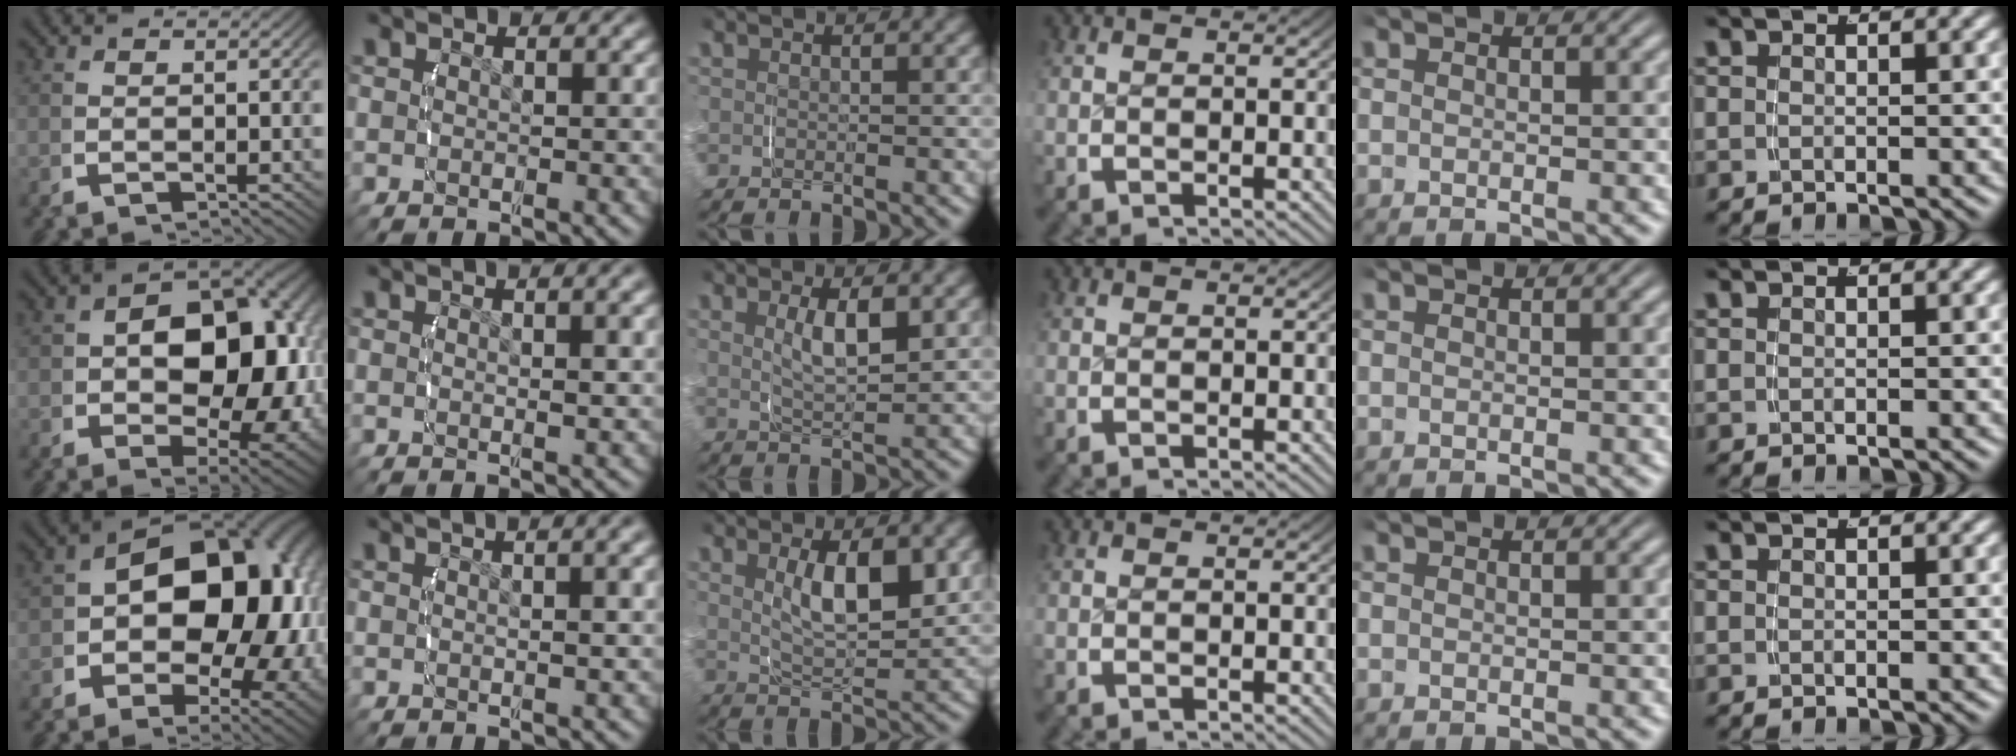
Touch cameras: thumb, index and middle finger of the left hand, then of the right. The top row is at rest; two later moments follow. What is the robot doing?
{"motion": "grasp_and_lifting", "object": "velcro strap"}